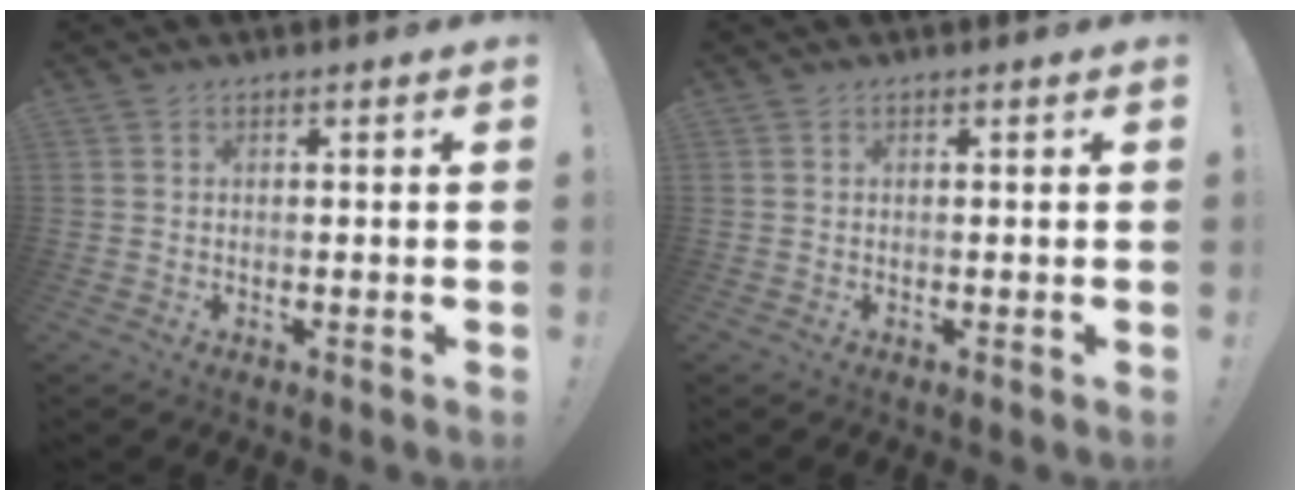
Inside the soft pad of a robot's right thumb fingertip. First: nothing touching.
{"total": 0.0}